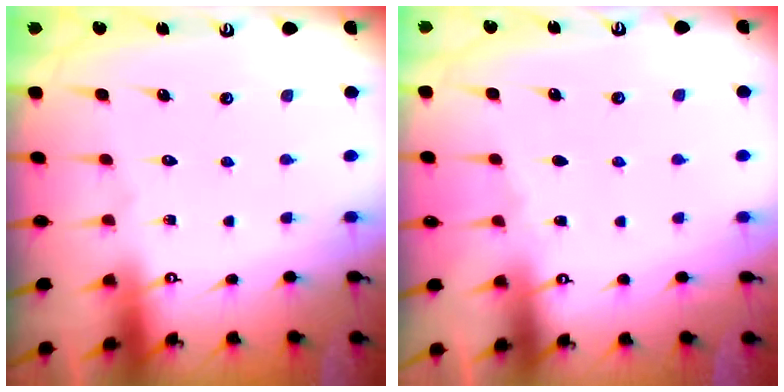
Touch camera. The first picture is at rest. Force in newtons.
{"total": 2.1, "press": 2.1, "slide": 0.3}